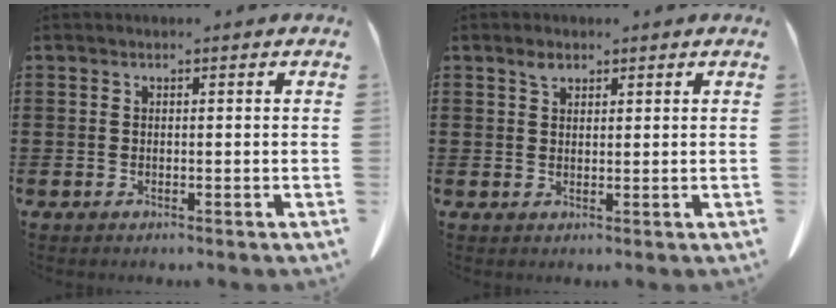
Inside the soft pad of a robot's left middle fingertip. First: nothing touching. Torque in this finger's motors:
{"motor_torque": [2.06, 0.07, 0.02, 0.02]}